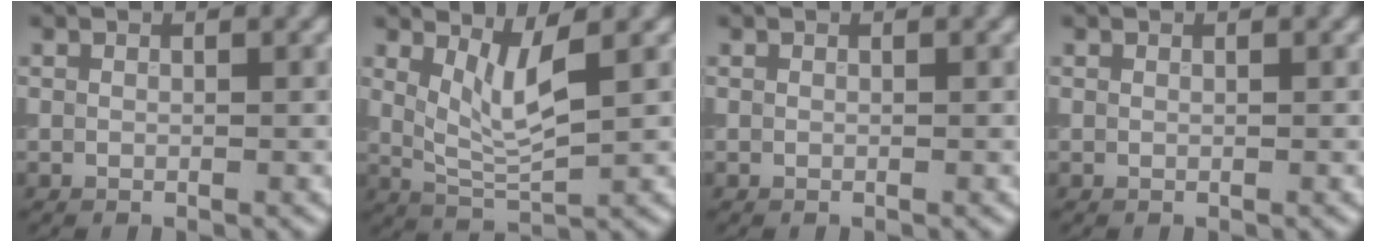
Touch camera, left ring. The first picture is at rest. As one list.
[{"total": 3.9, "force": [1.5, 0.9, 3.5], "torque": [-0.075, -0.010, 0.036]}, {"total": 0.0}, {"total": 0.0}]